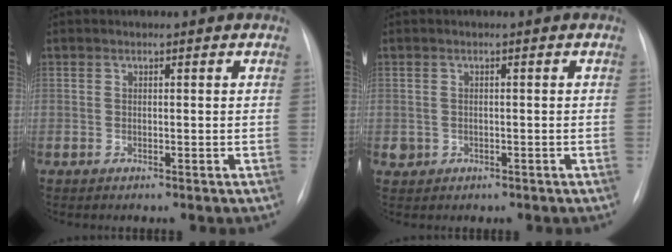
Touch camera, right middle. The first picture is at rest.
{"total": 1.7, "force": [-0.4, 1.6, 0.2], "torque": [-0.004, 0.005, 0.000]}